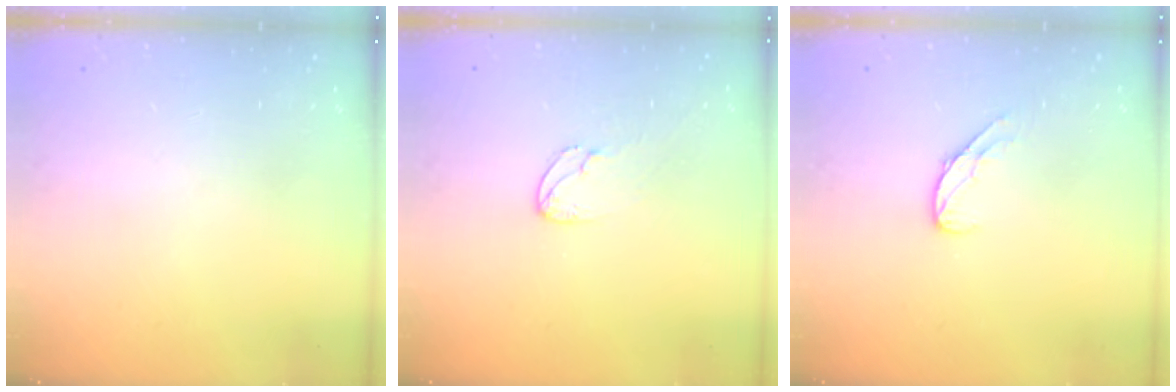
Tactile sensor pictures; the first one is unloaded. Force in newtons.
{"total": 3.1, "press": 3.1, "slide": 0.3}
{"total": 6.3, "press": 6.3, "slide": 0.6}